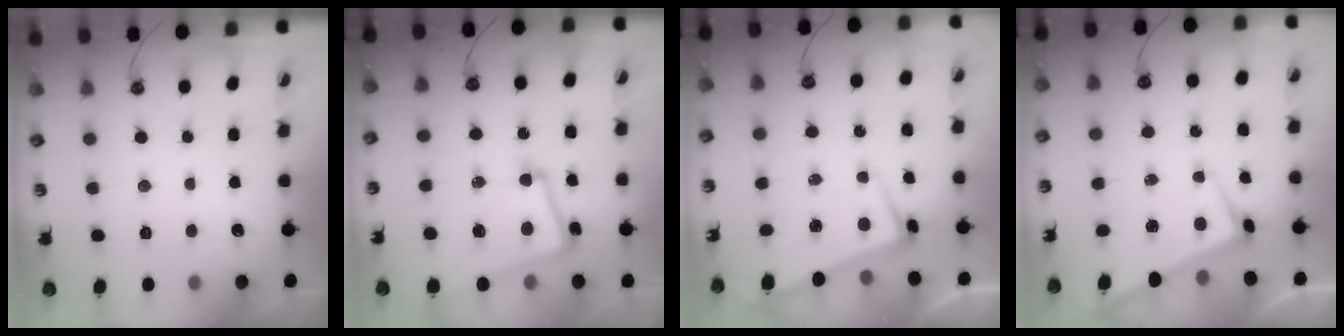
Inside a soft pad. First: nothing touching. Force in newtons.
{"total": 12.2, "press": 12.0, "slide": 2.0}
{"total": 3.4, "press": 3.2, "slide": 0.9}
{"total": 2.5, "press": 2.5, "slide": 0.2}